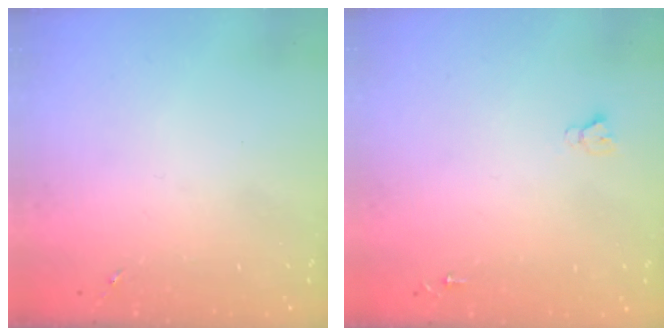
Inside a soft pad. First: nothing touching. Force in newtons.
{"total": 2.7, "press": 2.7, "slide": 0.0}